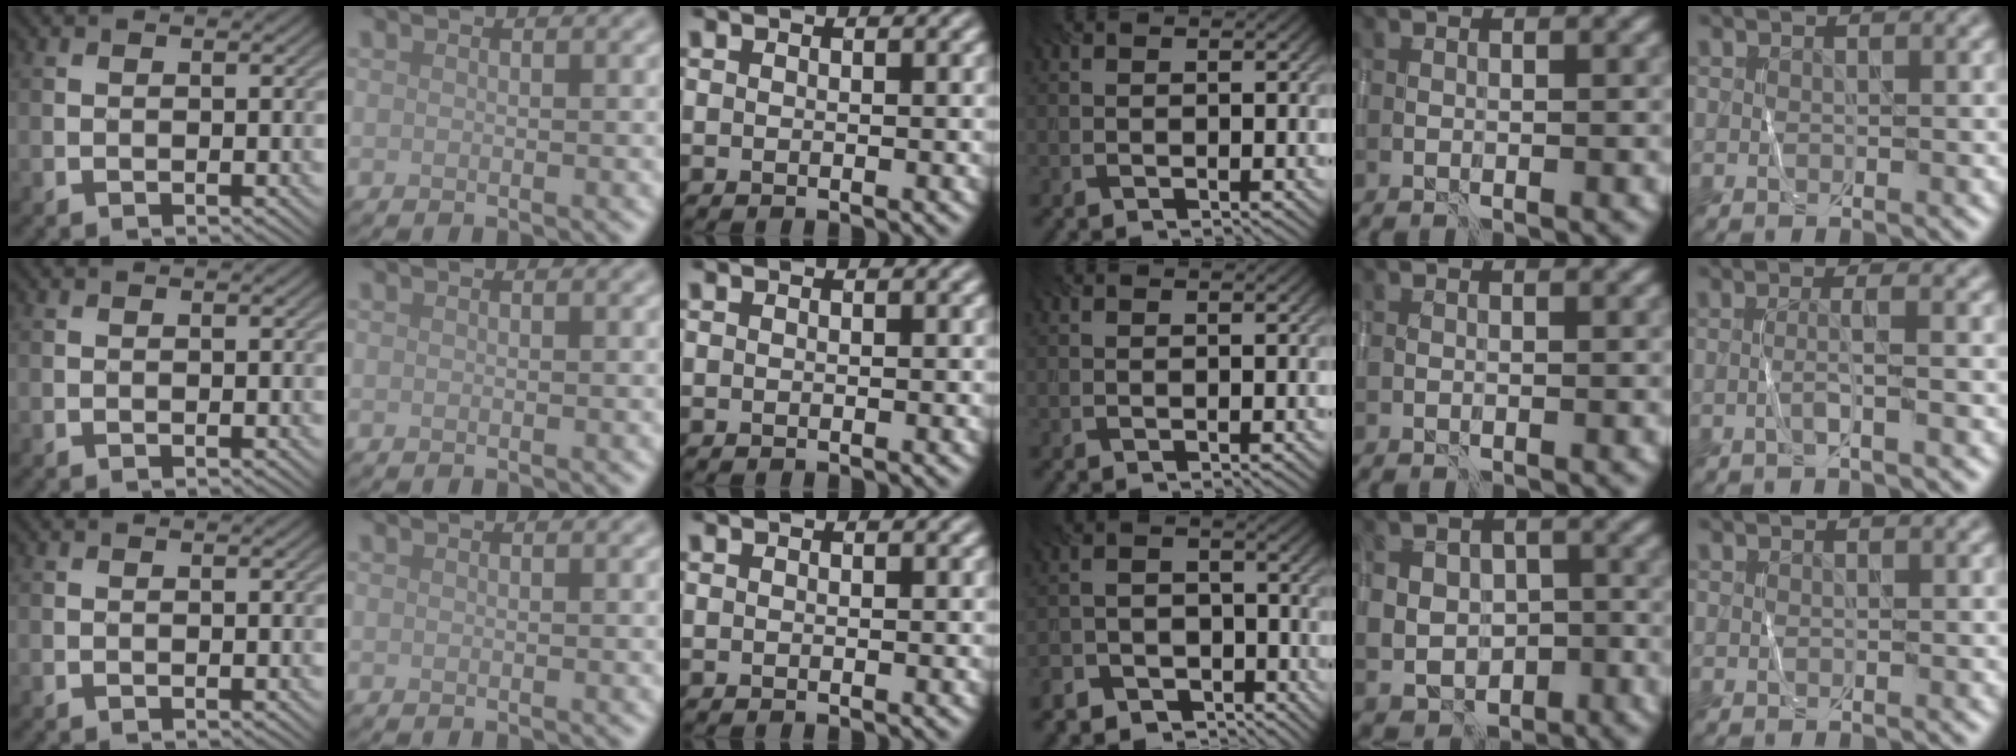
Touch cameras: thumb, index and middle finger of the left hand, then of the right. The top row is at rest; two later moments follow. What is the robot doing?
{"motion": "wrap", "object": "sponge"}